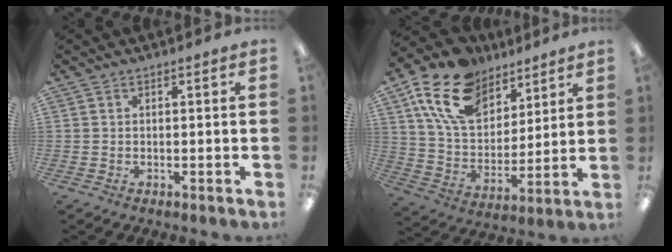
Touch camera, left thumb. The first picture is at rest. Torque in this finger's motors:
{"motor_torque": [0.44, 0.55, 1.68, -1.09, 0.43]}